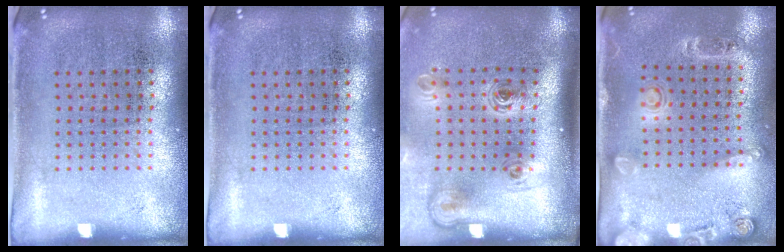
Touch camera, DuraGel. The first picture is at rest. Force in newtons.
{"total": 0.0}
{"total": 2.3, "press": 1.4, "slide": 1.8}
{"total": 1.6, "press": 1.2, "slide": 1.1}